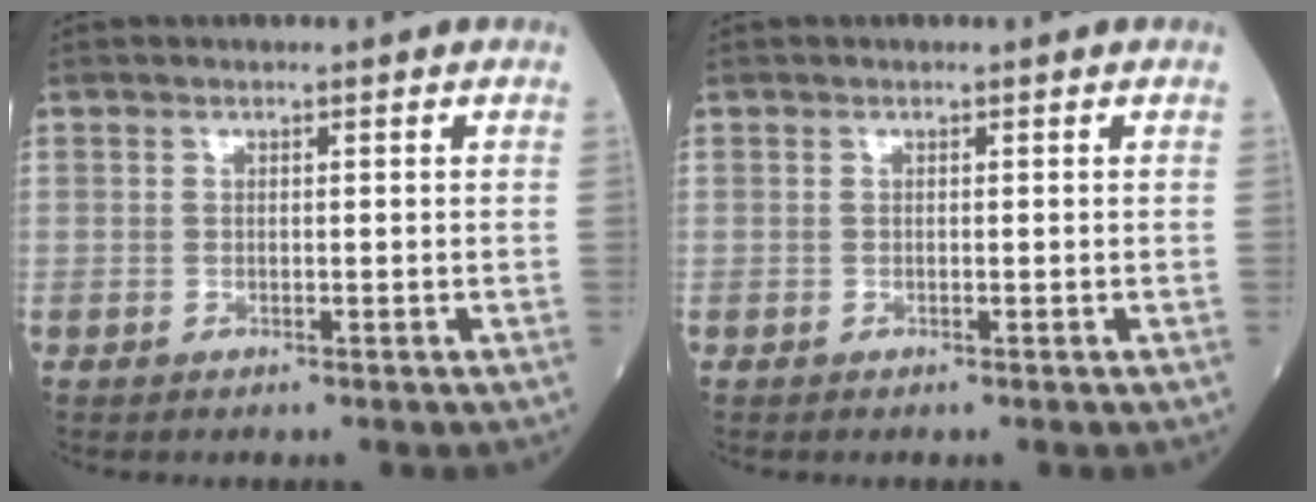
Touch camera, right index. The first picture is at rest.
{"total": 0.0}